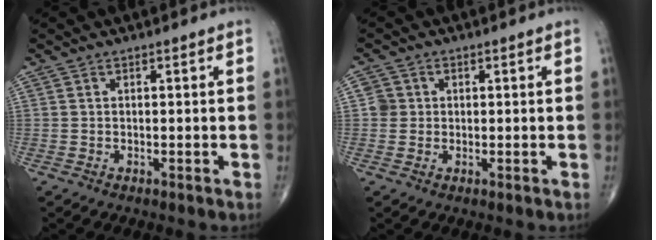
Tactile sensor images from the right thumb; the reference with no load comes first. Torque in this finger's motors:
{"motor_torque": [-0.18, -0.06, 0.31, 0.26, -0.02]}